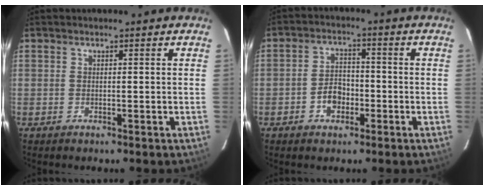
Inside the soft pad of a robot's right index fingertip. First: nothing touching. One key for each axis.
{"total": 5.1, "fx": -2.2, "fy": 3.6, "fz": 2.8, "tx": -0.056, "ty": 0.014, "tz": -0.034}